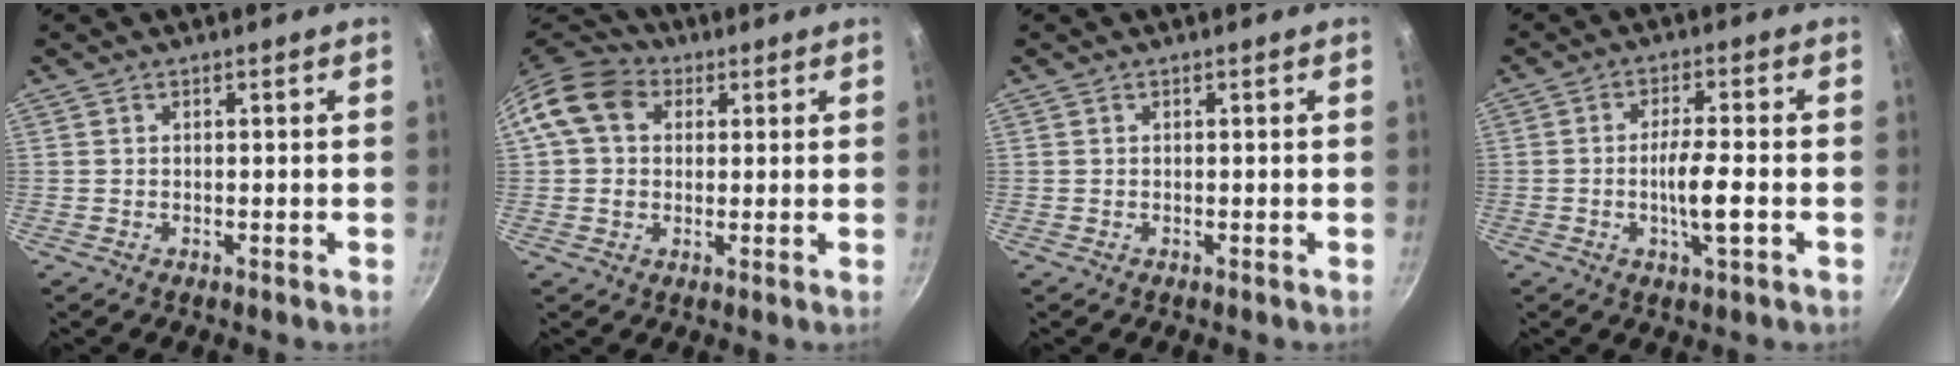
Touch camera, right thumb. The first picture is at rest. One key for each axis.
{"total": 10.6, "fx": 2.8, "fy": 8.4, "fz": 5.9, "tx": -0.089, "ty": 0.015, "tz": 0.032}
{"total": 0.0}
{"total": 6.7, "fx": -1.7, "fy": 1.1, "fz": 6.4, "tx": -0.117, "ty": 0.010, "tz": -0.032}